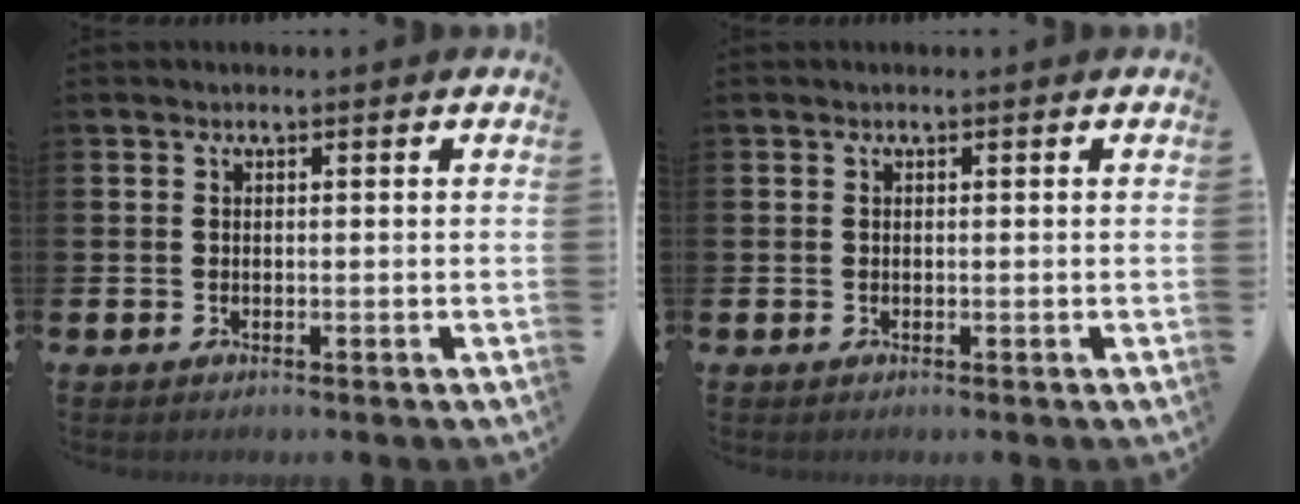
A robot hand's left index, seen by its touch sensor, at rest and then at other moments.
{"total": 0.0}